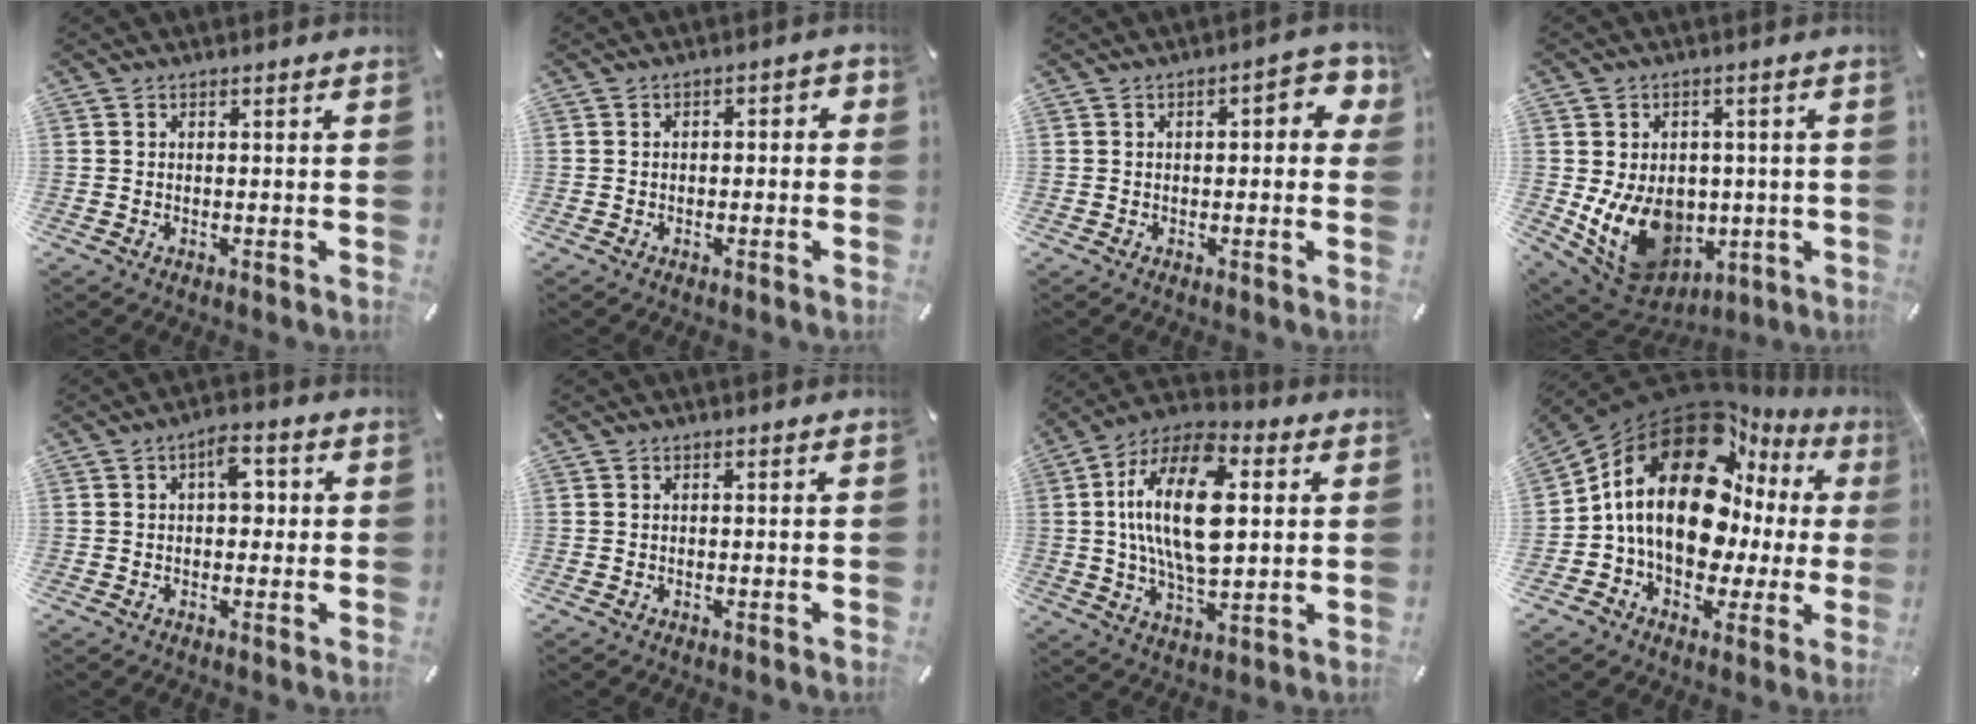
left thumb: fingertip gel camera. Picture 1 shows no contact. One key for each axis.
{"total": 2.2, "fx": -1.6, "fy": 1.1, "fz": 1.1, "tx": -0.019, "ty": 0.013, "tz": -0.031}
{"total": 5.7, "fx": 0.3, "fy": 2.8, "fz": 4.9, "tx": -0.060, "ty": 0.005, "tz": -0.003}
{"total": 14.1, "fx": -1.9, "fy": 11.5, "fz": 7.9, "tx": -0.152, "ty": -0.008, "tz": -0.021}
{"total": 5.7, "fx": 0.8, "fy": 3.2, "fz": 4.6, "tx": -0.052, "ty": 0.001, "tz": 0.001}
{"total": 0.0}
{"total": 20.3, "fx": 3.4, "fy": 10.5, "fz": 17.0, "tx": -0.342, "ty": -0.006, "tz": 0.050}
{"total": 22.2, "fx": 5.1, "fy": 14.2, "fz": 16.2, "tx": -0.283, "ty": -0.041, "tz": 0.083}